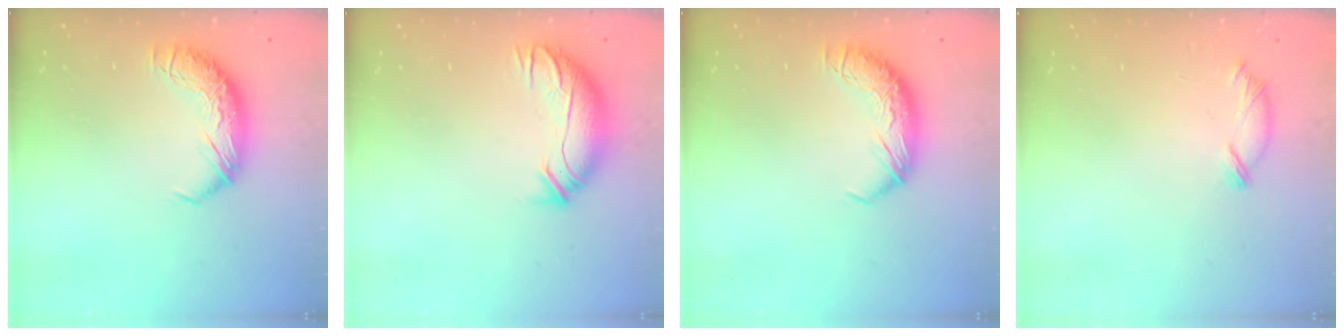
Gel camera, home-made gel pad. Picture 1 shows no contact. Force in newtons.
{"total": 3.7, "press": 2.5, "slide": 2.7}
{"total": 0.0}
{"total": 5.7, "press": 5.6, "slide": 0.8}